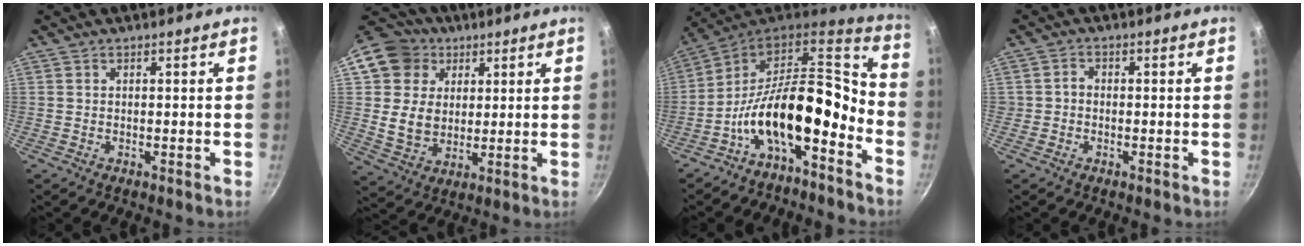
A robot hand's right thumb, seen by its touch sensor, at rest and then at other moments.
{"total": 13.9, "force": [4.8, 11.8, 5.7], "torque": [-0.077, -0.003, 0.085]}
{"total": 16.1, "force": [-7.3, 7.1, 12.5], "torque": [-0.185, 0.080, -0.138]}
{"total": 1.6, "force": [-0.5, 1.4, 0.6], "torque": [-0.004, 0.010, -0.011]}